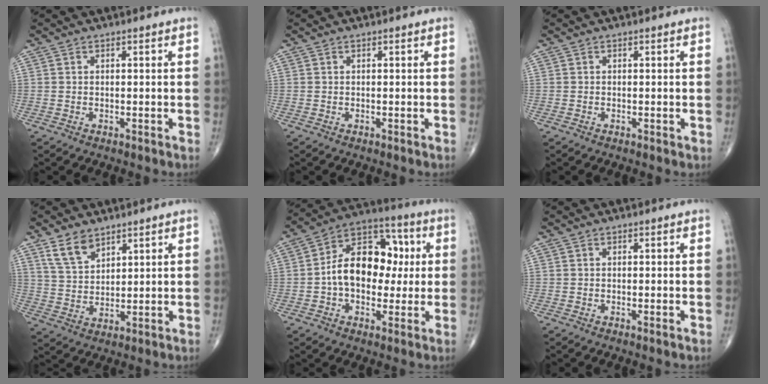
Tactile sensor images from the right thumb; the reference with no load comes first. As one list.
[{"total": 0.0}, {"total": 0.0}, {"total": 6.4, "force": [4.4, 3.5, 3.1], "torque": [-0.047, -0.024, 0.093]}, {"total": 15.9, "force": [0.6, 10.9, 11.6], "torque": [-0.146, 0.036, 0.000]}, {"total": 0.7, "force": [-0.2, 0.0, 0.7], "torque": [-0.012, -0.002, -0.002]}]